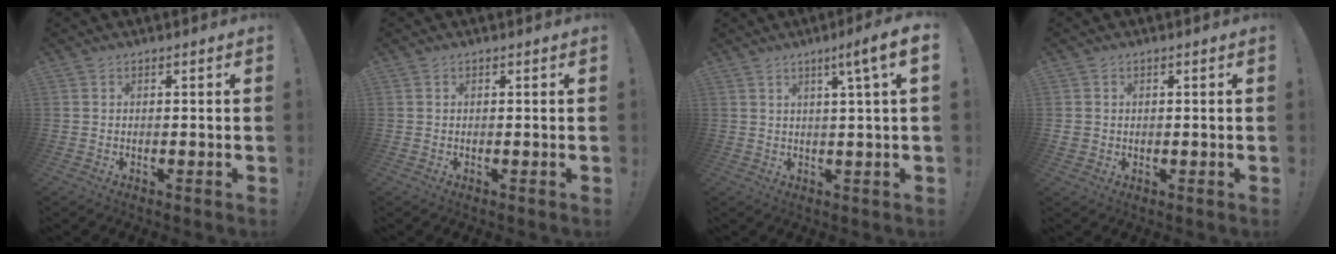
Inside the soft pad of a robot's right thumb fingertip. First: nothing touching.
{"total": 0.0}
{"total": 6.9, "force": [2.7, -0.6, 6.3], "torque": [-0.081, -0.019, 0.034]}
{"total": 1.9, "force": [0.3, 1.7, 0.7], "torque": [-0.009, 0.002, 0.008]}